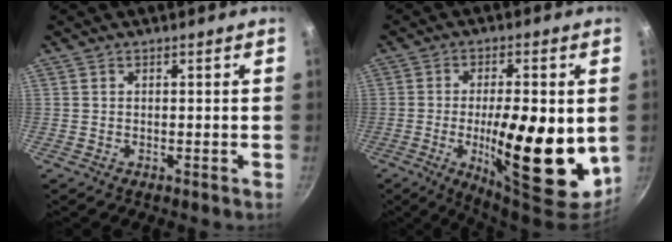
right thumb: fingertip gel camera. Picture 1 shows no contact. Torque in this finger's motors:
{"motor_torque": [2.55, 2.46, 2.37, 0.19, 0.62]}